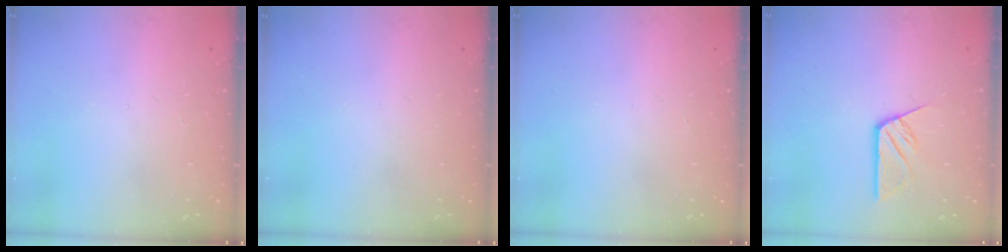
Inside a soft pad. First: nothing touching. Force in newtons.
{"total": 0.0}
{"total": 0.0}
{"total": 7.9, "press": 7.9, "slide": 0.7}